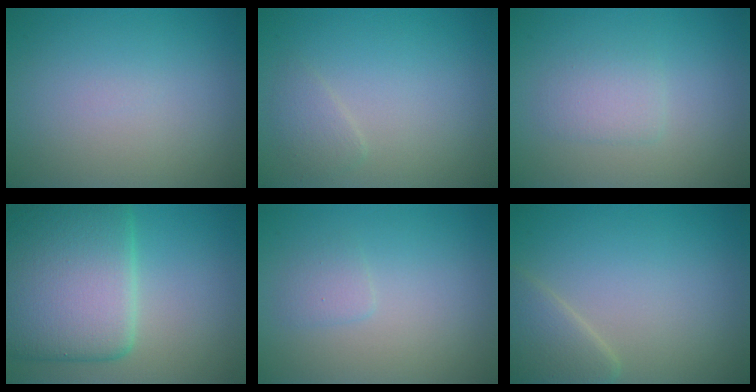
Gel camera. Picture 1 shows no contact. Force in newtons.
{"total": 1.3, "press": 1.3, "slide": 0.1}
{"total": 1.7, "press": 1.7, "slide": 0.3}
{"total": 11.0, "press": 11.0, "slide": 0.4}
{"total": 1.1, "press": 1.1, "slide": 0.1}
{"total": 2.7, "press": 2.6, "slide": 0.2}